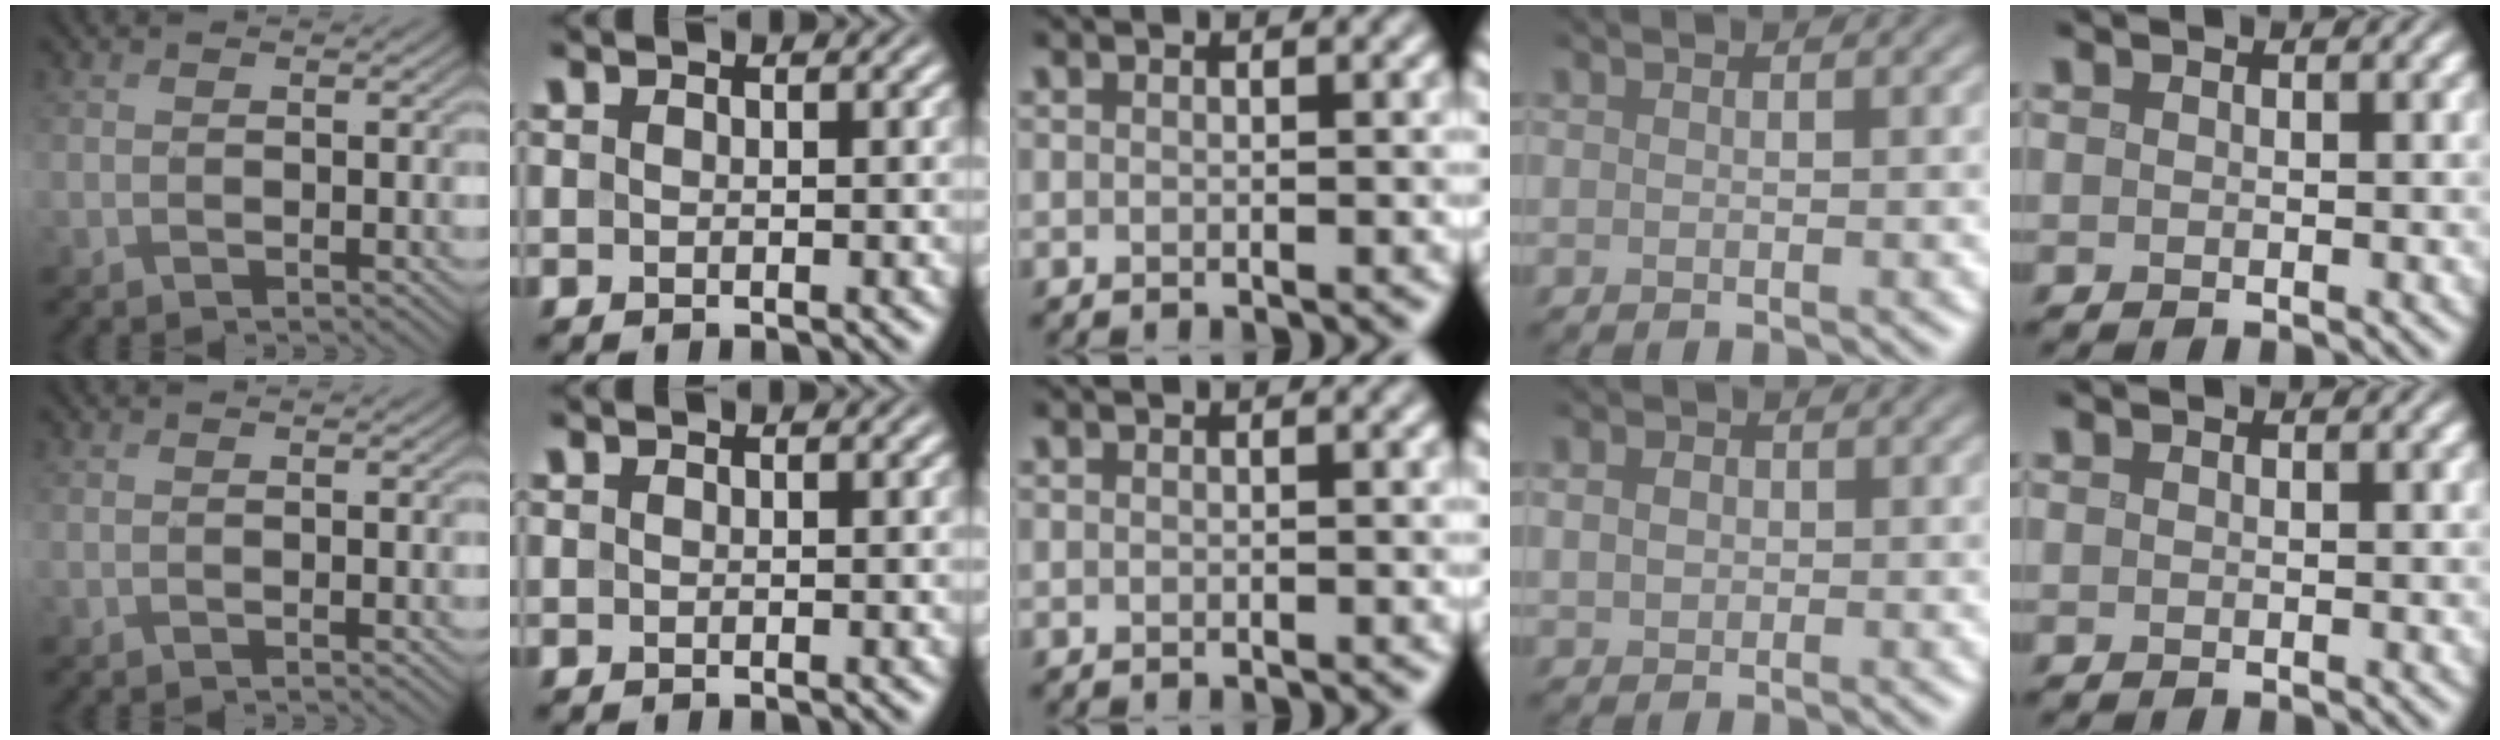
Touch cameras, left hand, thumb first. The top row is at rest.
{"ring": {"total": 1.4, "force": [0.0, 1.2, 0.7], "torque": [-0.011, 0.004, -0.004]}}